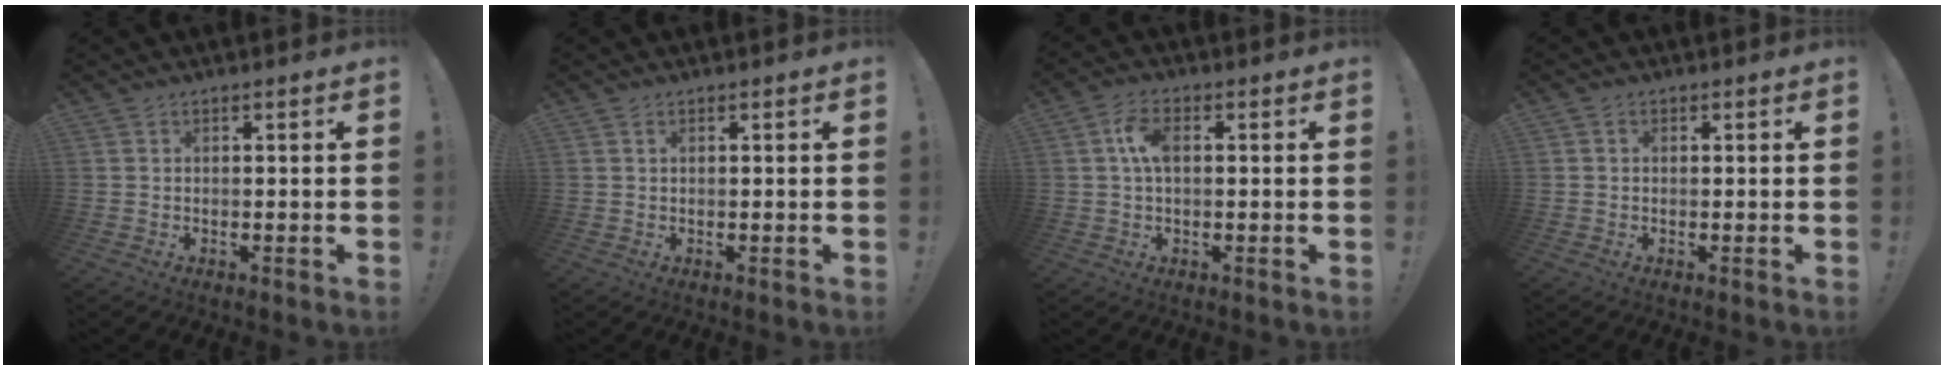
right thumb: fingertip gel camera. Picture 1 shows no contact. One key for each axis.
{"total": 0.8, "fx": 0.6, "fy": 0.4, "fz": 0.5, "tx": -0.002, "ty": -0.002, "tz": 0.009}
{"total": 6.4, "fx": 1.1, "fy": 3.5, "fz": 5.3, "tx": -0.090, "ty": 0.005, "tz": 0.016}
{"total": 0.8, "fx": 0.1, "fy": 0.8, "fz": 0.2, "tx": -0.004, "ty": 0.004, "tz": 0.001}